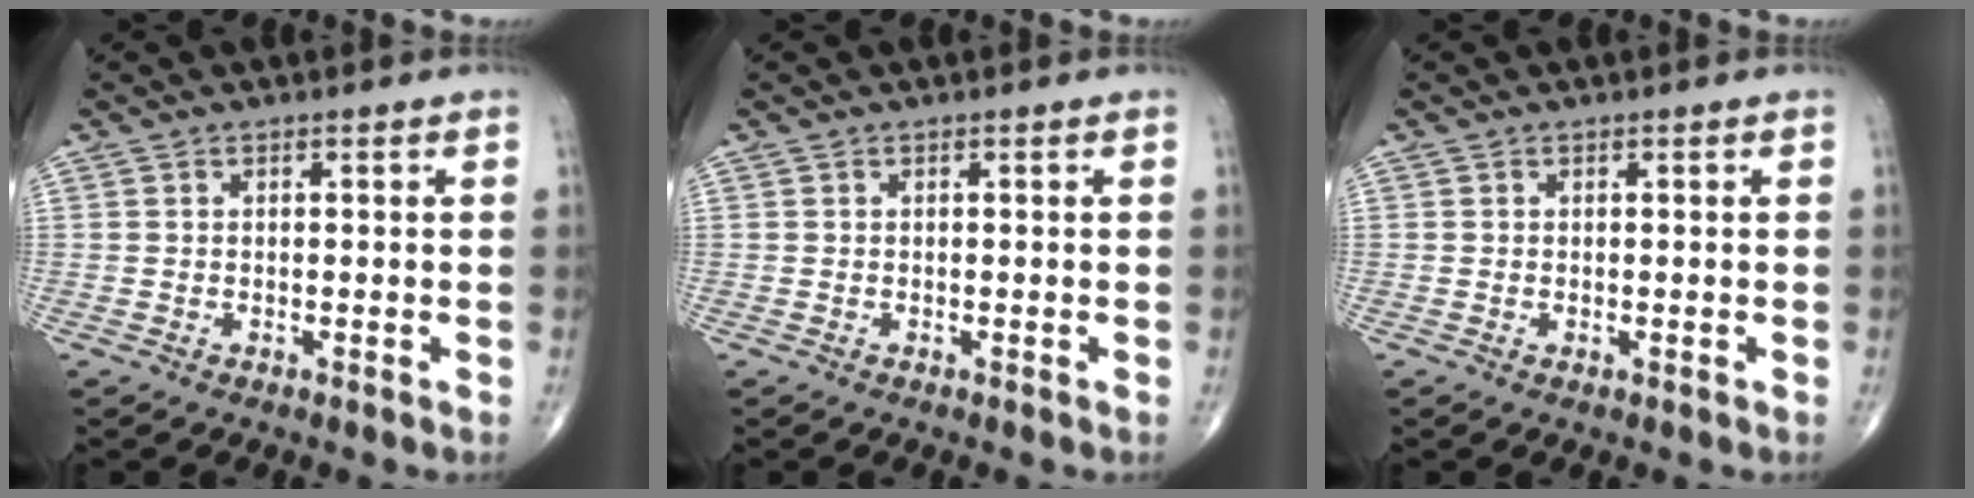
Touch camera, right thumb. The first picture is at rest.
{"total": 0.0}
{"total": 0.0}